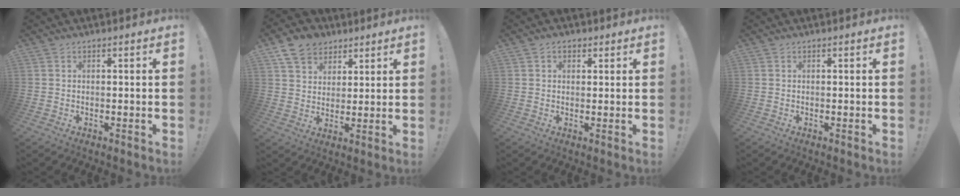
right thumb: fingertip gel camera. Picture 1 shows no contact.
{"total": 9.7, "force": [5.9, 7.2, 2.6], "torque": [-0.048, -0.030, 0.119]}
{"total": 2.2, "force": [0.9, 1.7, 1.1], "torque": [-0.016, 0.000, 0.015]}
{"total": 0.0}